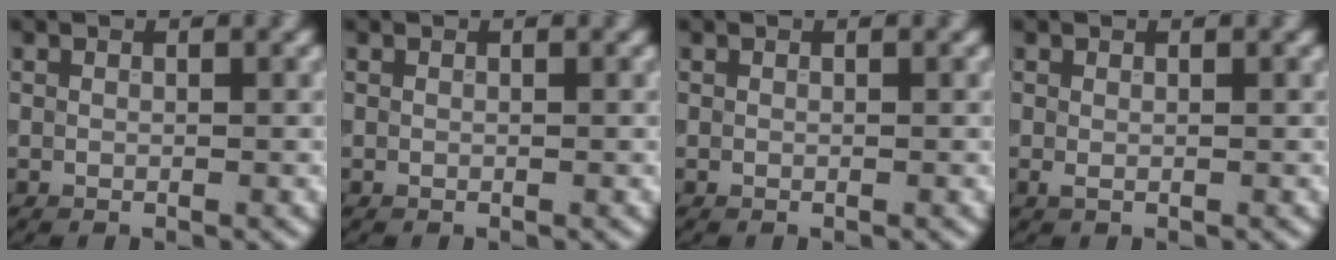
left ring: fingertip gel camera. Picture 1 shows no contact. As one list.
[{"total": 0.0}, {"total": 0.0}, {"total": 0.5, "force": [0.0, 0.3, 0.4], "torque": [-0.011, -0.003, 0.000]}]